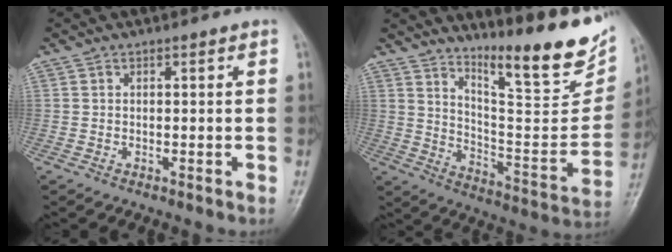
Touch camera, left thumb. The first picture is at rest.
{"total": 20.6, "force": [14.9, 4.5, 13.5], "torque": [-0.161, -0.101, 0.234]}